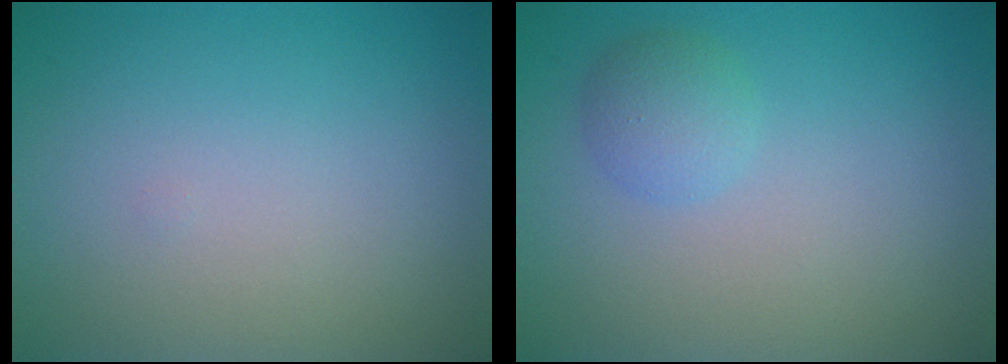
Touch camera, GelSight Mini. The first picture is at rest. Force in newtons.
{"total": 1.9, "press": 1.9, "slide": 0.1}